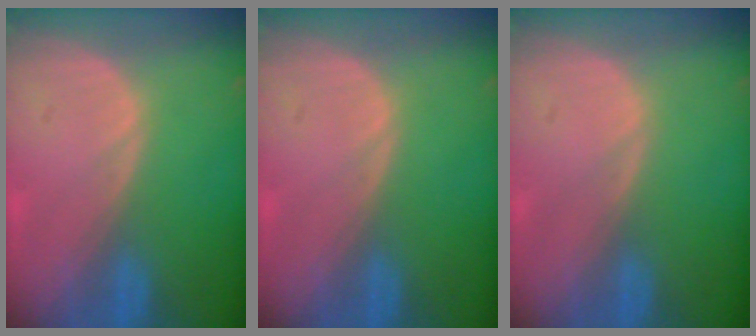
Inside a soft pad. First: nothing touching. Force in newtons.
{"total": 0.0}
{"total": 0.0}